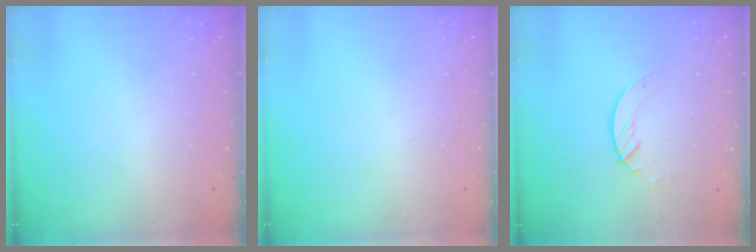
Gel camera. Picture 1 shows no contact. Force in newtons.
{"total": 0.0}
{"total": 2.9, "press": 2.9, "slide": 0.3}